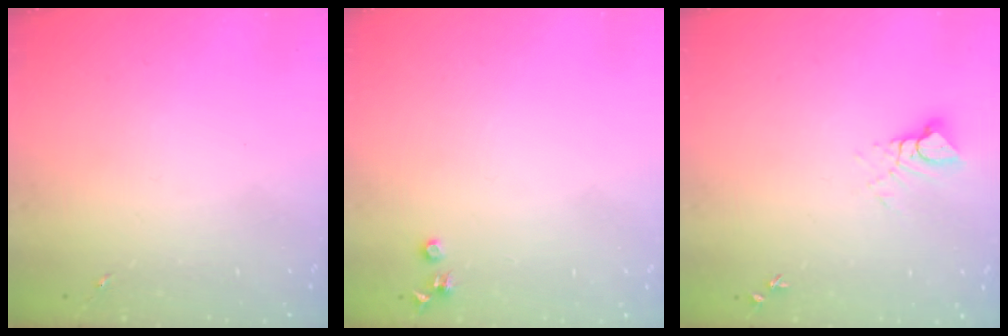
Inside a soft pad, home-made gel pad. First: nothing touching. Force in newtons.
{"total": 3.5, "press": 3.5, "slide": 0.4}
{"total": 4.0, "press": 3.9, "slide": 0.4}